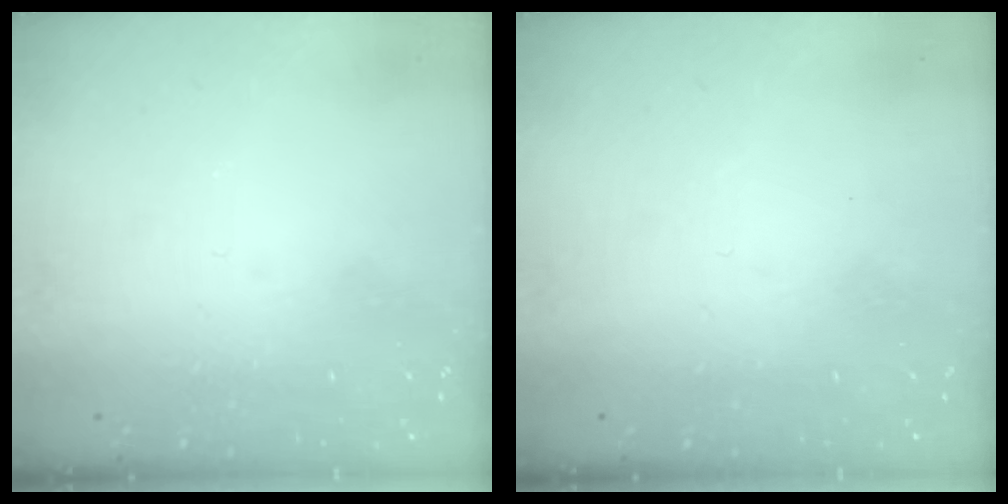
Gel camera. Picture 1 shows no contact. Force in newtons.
{"total": 0.0}